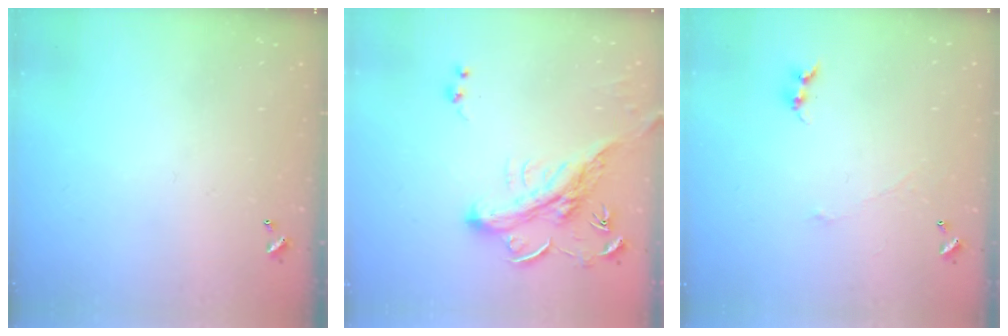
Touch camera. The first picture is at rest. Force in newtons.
{"total": 3.1, "press": 2.9, "slide": 1.2}
{"total": 0.0}